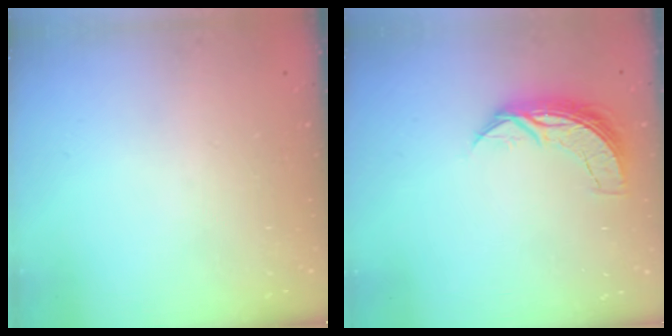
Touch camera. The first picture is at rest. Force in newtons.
{"total": 7.1, "press": 7.1, "slide": 0.4}